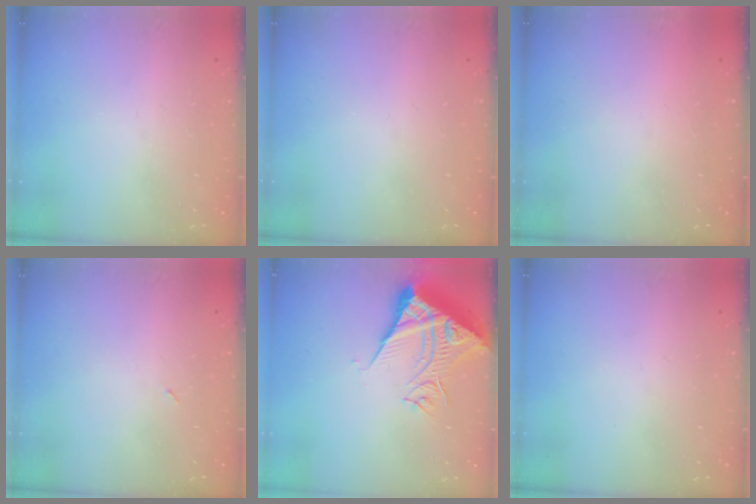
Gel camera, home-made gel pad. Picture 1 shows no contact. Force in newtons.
{"total": 0.0}
{"total": 1.5, "press": 1.5, "slide": 0.1}
{"total": 2.1, "press": 1.9, "slide": 1.0}
{"total": 11.1, "press": 11.0, "slide": 1.3}
{"total": 0.0}